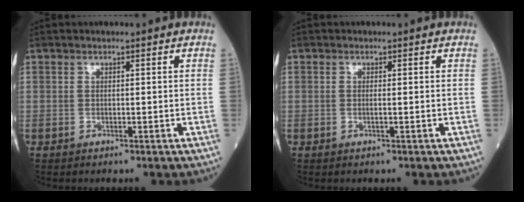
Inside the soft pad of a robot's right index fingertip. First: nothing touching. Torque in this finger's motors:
{"motor_torque": [-0.26, -0.16, -0.05, -0.01]}